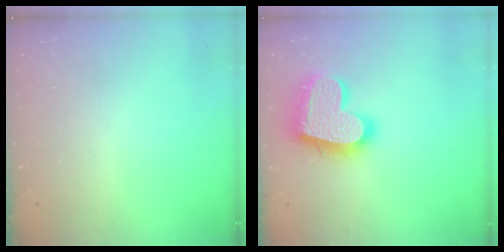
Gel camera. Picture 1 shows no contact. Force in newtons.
{"total": 20.5, "press": 20.4, "slide": 1.7}